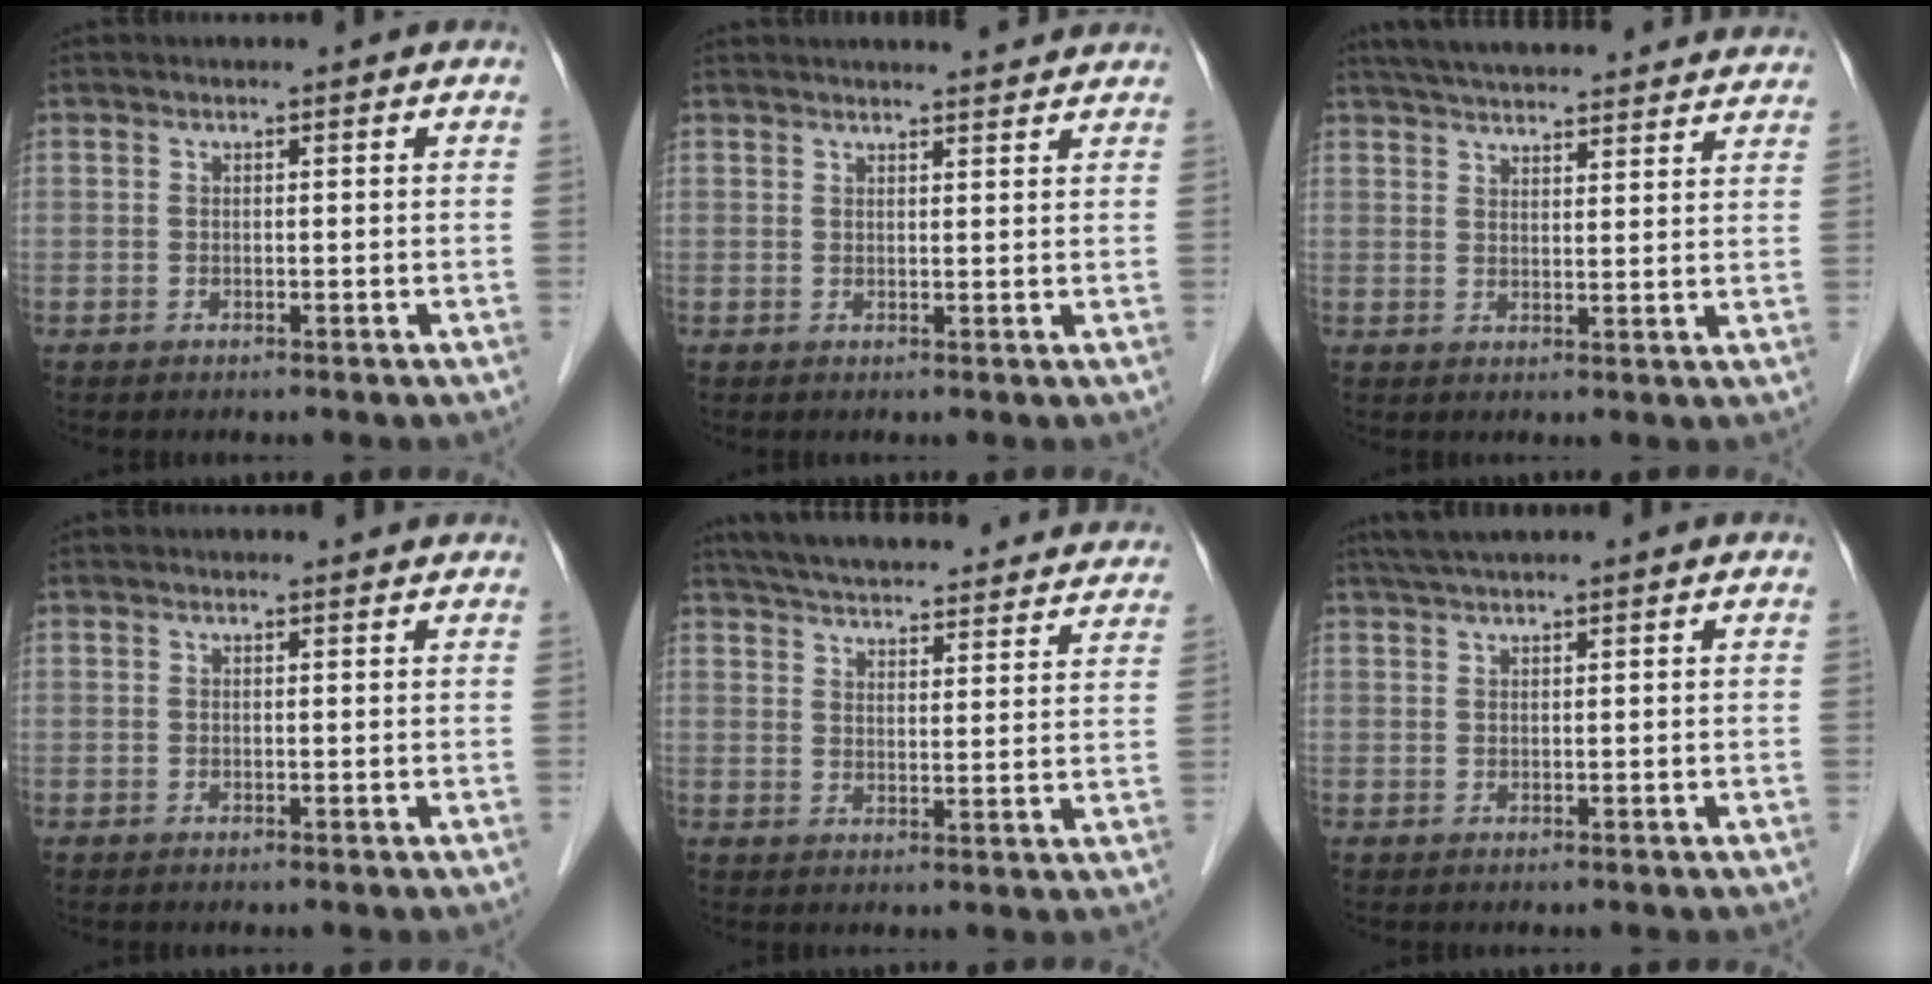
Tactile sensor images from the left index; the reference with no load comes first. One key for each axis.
{"total": 6.1, "fx": 5.8, "fy": 0.5, "fz": 1.9, "tx": -0.026, "ty": 0.011, "tz": 0.064}
{"total": 23.8, "fx": 21.9, "fy": 3.8, "fz": 8.5, "tx": -0.136, "ty": 0.016, "tz": 0.283}
{"total": 1.2, "fx": 1.1, "fy": 0.2, "fz": 0.2, "tx": -0.012, "ty": -0.002, "tz": 0.012}
{"total": 30.3, "fx": 28.0, "fy": 5.2, "fz": 10.4, "tx": -0.174, "ty": -0.023, "tz": 0.350}
{"total": 4.0, "fx": 3.4, "fy": -0.2, "fz": 2.2, "tx": -0.035, "ty": 0.029, "tz": 0.061}